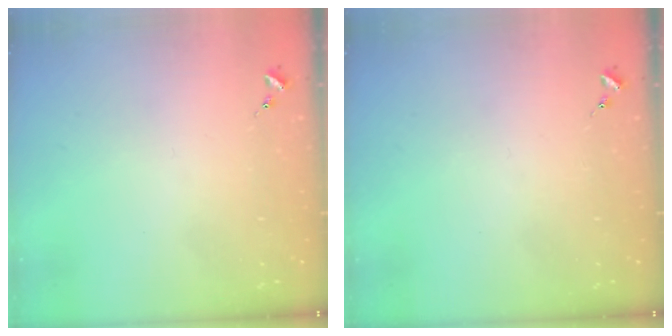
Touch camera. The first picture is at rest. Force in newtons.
{"total": 0.0}